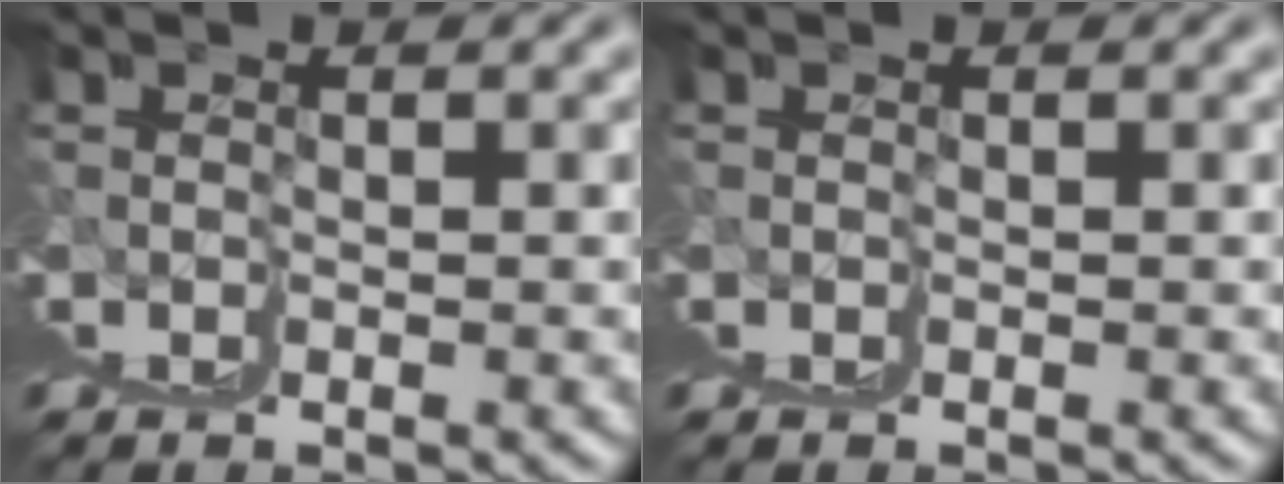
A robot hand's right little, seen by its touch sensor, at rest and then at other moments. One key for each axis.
{"total": 0.0}